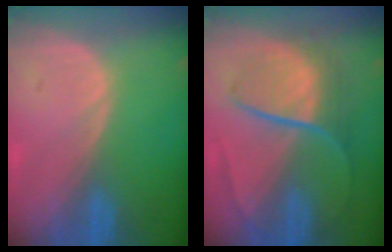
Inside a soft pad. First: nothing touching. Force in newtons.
{"total": 8.8, "press": 7.7, "slide": 4.2}